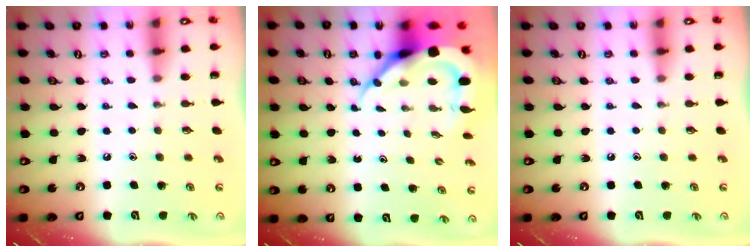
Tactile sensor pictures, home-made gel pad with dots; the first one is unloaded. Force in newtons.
{"total": 11.1, "press": 11.0, "slide": 1.4}
{"total": 0.0}